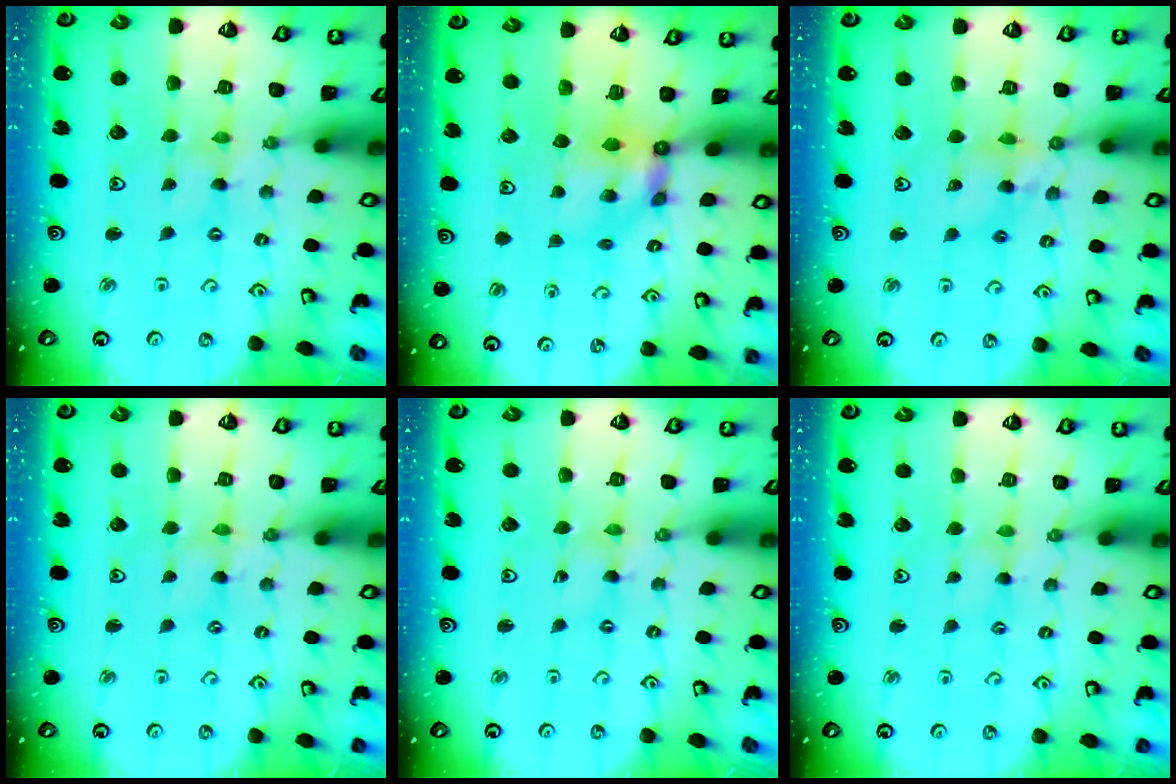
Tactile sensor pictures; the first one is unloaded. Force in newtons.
{"total": 7.3, "press": 7.2, "slide": 0.4}
{"total": 6.9, "press": 6.9, "slide": 0.5}
{"total": 0.0}
{"total": 0.8, "press": 0.8, "slide": 0.1}
{"total": 2.5, "press": 2.5, "slide": 0.4}